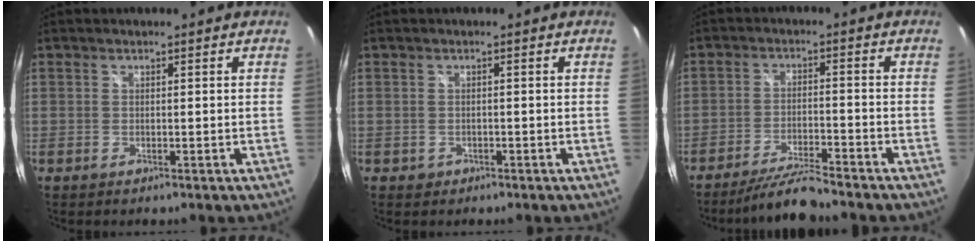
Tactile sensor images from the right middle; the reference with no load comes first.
{"total": 1.5, "force": [-0.7, 1.3, 0.4], "torque": [-0.010, -0.003, -0.007]}
{"total": 7.8, "force": [-7.1, -0.1, 3.2], "torque": [-0.076, -0.006, -0.127]}